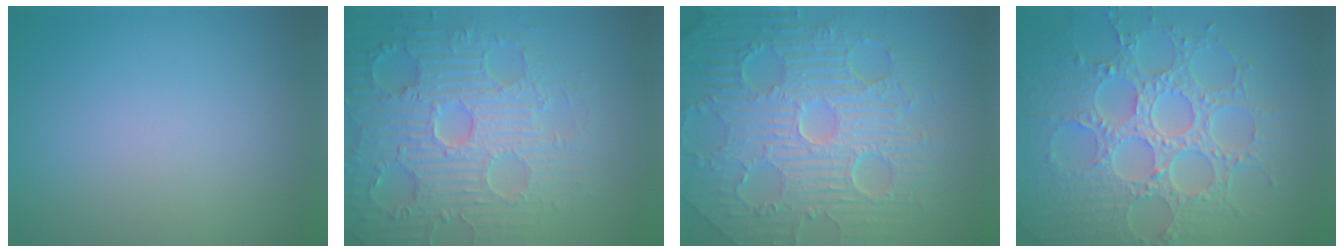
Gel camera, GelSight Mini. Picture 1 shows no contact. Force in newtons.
{"total": 8.0, "press": 6.4, "slide": 4.8}
{"total": 11.4, "press": 7.3, "slide": 8.8}
{"total": 8.8, "press": 6.6, "slide": 5.8}